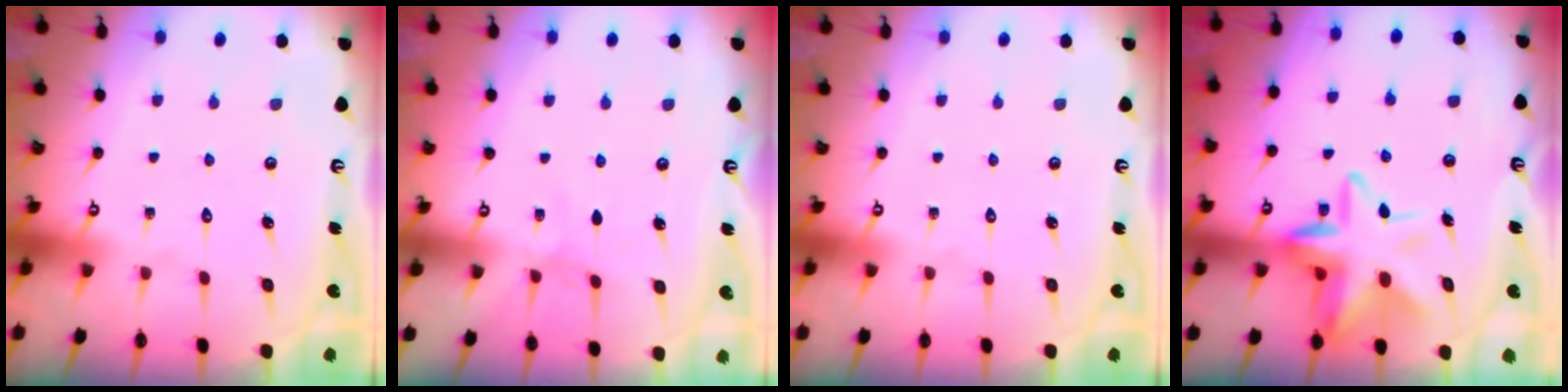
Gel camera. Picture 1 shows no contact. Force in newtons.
{"total": 2.3, "press": 2.3, "slide": 0.4}
{"total": 0.0}
{"total": 13.8, "press": 13.6, "slide": 2.2}